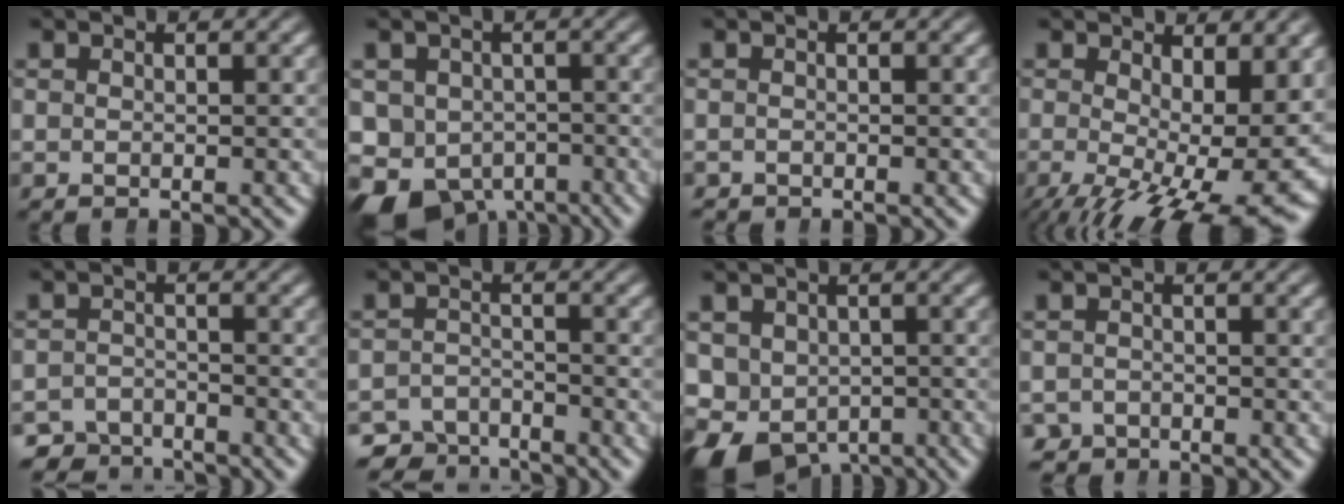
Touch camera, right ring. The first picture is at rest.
{"total": 13.0, "force": [-5.8, 10.7, 4.7], "torque": [-0.122, -0.070, -0.081]}
{"total": 0.6, "force": [-0.5, 0.2, -0.3], "torque": [0.001, -0.012, -0.005]}
{"total": 11.5, "force": [-4.1, 5.8, 9.0], "torque": [-0.151, -0.074, -0.026]}
{"total": 4.2, "force": [-4.0, 1.4, 0.0], "torque": [0.005, -0.020, -0.066]}
{"total": 4.8, "force": [-4.3, 2.1, 0.7], "torque": [-0.003, -0.022, -0.068]}
{"total": 9.9, "force": [-4.5, 7.9, 3.7], "torque": [-0.110, -0.064, -0.050]}
{"total": 2.8, "force": [-2.5, 1.3, -0.4], "torque": [0.006, -0.022, -0.038]}